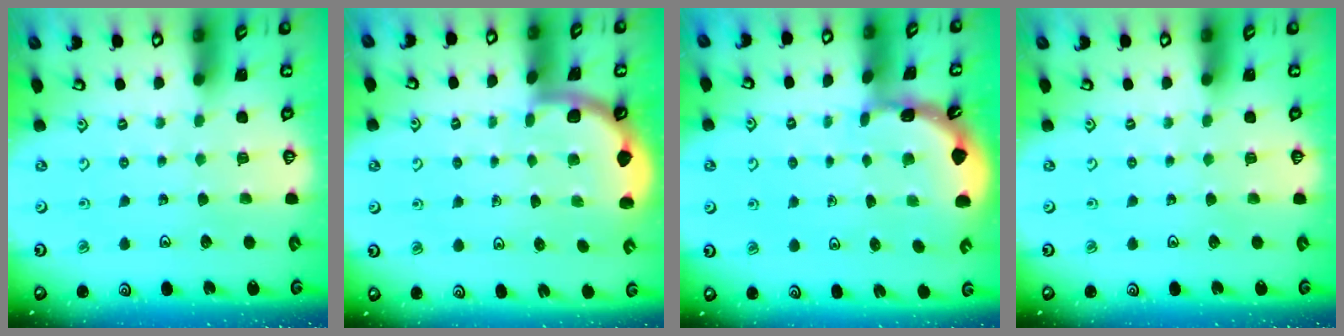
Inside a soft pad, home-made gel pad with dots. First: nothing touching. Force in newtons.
{"total": 2.2, "press": 2.2, "slide": 0.1}
{"total": 1.8, "press": 1.8, "slide": 0.1}
{"total": 0.0}